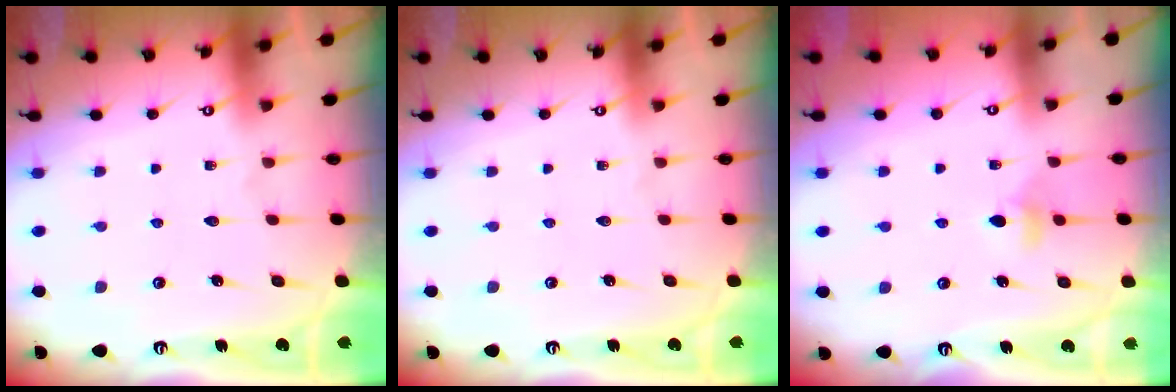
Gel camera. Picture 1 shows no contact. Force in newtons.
{"total": 0.0}
{"total": 5.1, "press": 5.0, "slide": 0.9}